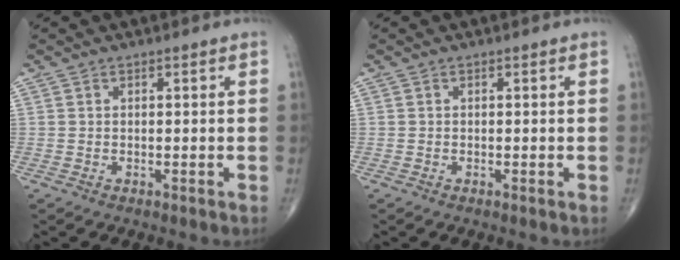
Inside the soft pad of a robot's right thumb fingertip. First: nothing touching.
{"total": 0.0}